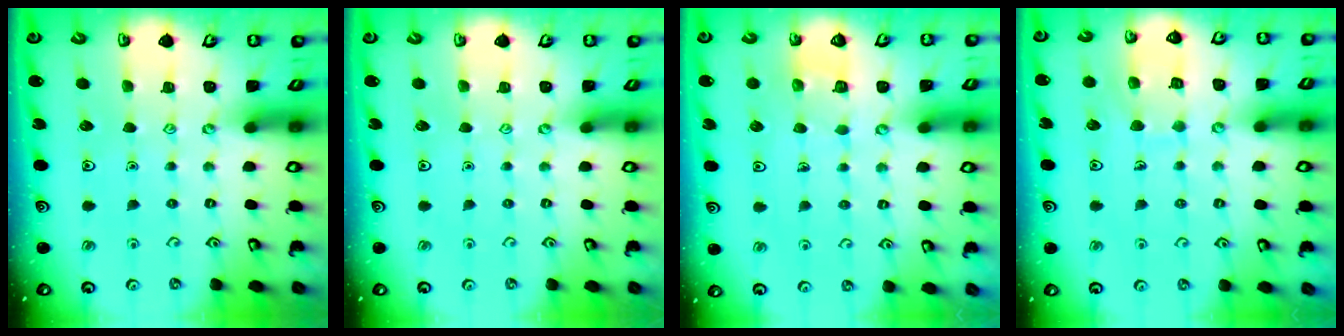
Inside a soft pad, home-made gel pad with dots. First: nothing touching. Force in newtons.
{"total": 0.0}
{"total": 2.8, "press": 2.8, "slide": 0.1}
{"total": 7.6, "press": 7.5, "slide": 0.7}